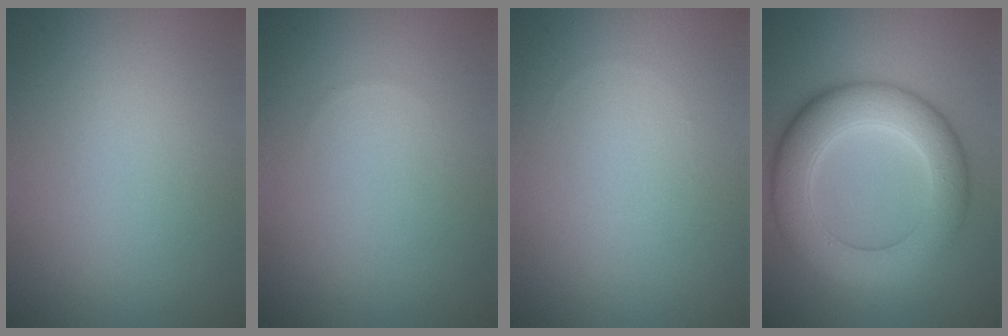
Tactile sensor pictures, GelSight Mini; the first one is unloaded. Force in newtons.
{"total": 0.0}
{"total": 0.0}
{"total": 8.4, "press": 8.4, "slide": 0.5}